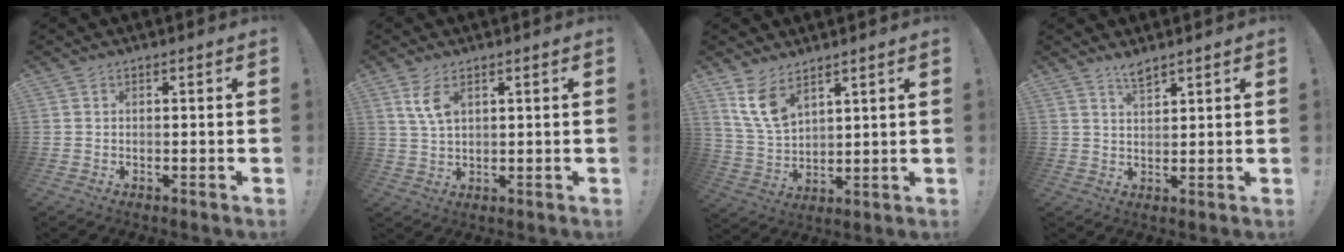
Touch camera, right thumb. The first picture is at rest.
{"total": 5.6, "force": [2.8, 2.7, 4.1], "torque": [-0.072, -0.010, 0.052]}
{"total": 9.5, "force": [6.5, 5.1, 4.8], "torque": [-0.093, -0.033, 0.130]}
{"total": 3.9, "force": [3.3, 0.8, 2.1], "torque": [-0.037, -0.019, 0.056]}